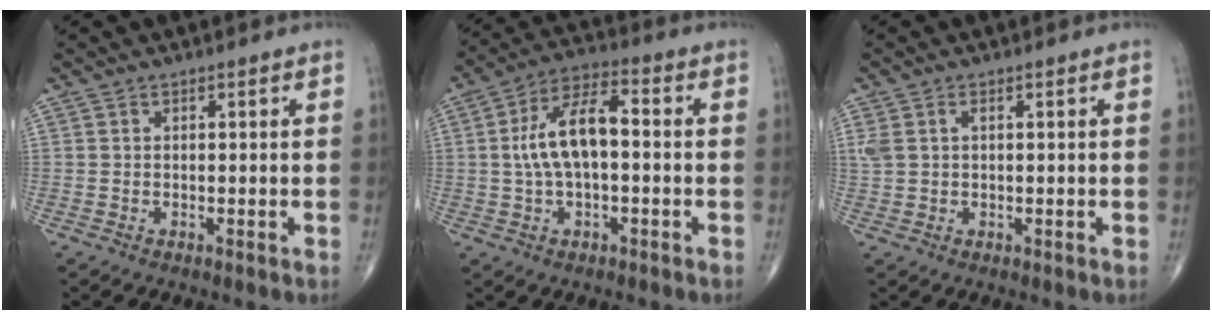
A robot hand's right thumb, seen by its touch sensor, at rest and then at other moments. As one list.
[{"total": 11.2, "force": [0.2, 5.2, 10.0], "torque": [-0.192, 0.035, -0.002]}, {"total": 3.0, "force": [0.8, 1.8, 2.3], "torque": [-0.068, 0.013, 0.022]}]